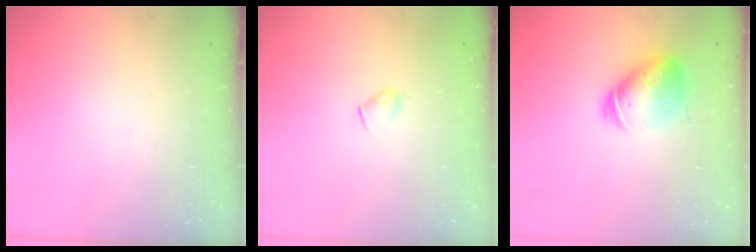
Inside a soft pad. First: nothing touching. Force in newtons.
{"total": 4.6, "press": 4.5, "slide": 1.0}
{"total": 17.1, "press": 16.9, "slide": 2.4}